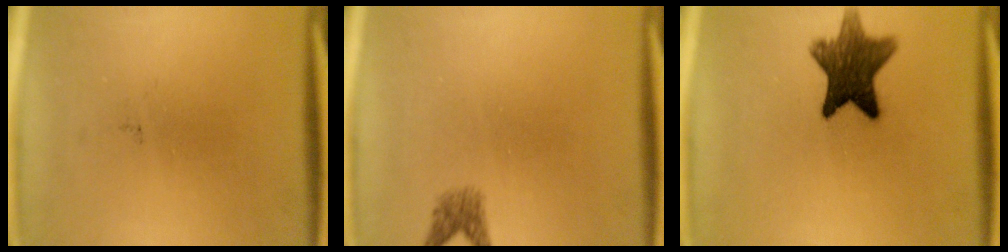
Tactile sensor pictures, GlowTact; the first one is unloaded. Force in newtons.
{"total": 1.8}
{"total": 10.5}